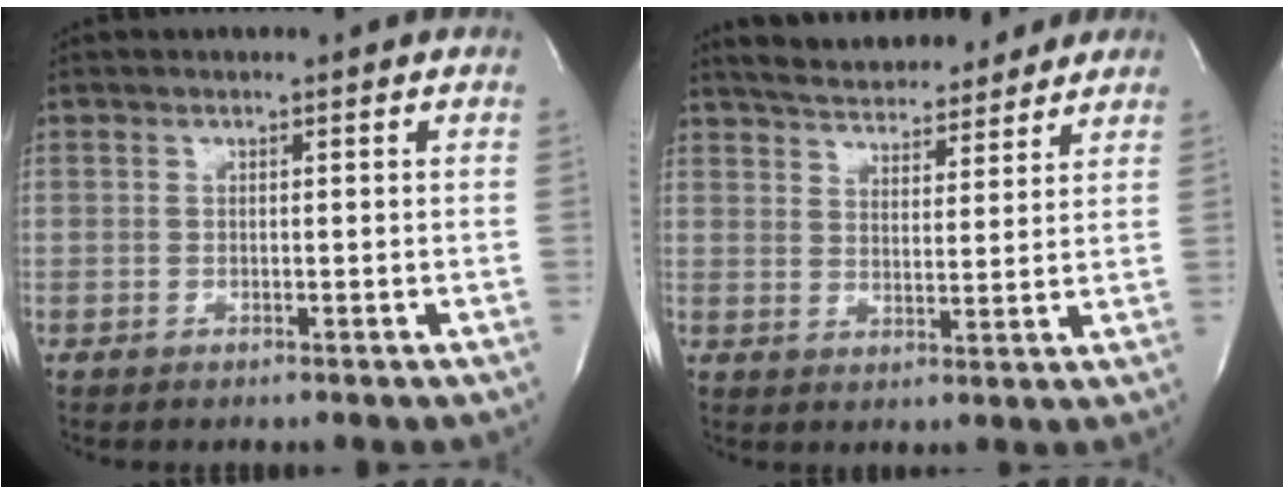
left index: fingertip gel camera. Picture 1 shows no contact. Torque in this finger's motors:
{"motor_torque": [0.19, -0.24, 0.25, 0.10]}